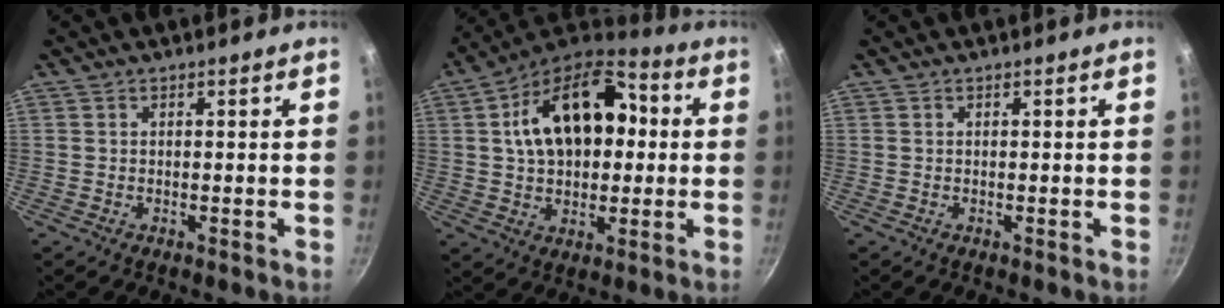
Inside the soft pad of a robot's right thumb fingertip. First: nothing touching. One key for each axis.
{"total": 21.1, "fx": 3.4, "fy": 13.6, "fz": 15.7, "tx": -0.236, "ty": 0.031, "tz": 0.041}
{"total": 0.0}